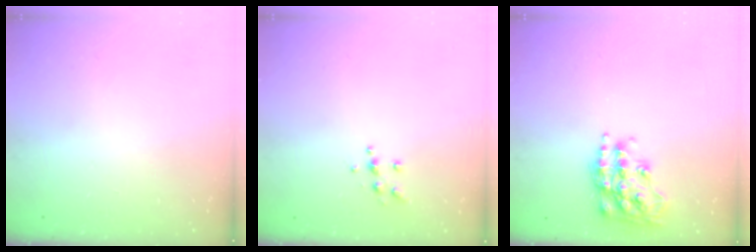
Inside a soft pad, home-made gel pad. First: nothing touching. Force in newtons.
{"total": 5.7, "press": 5.7, "slide": 0.9}
{"total": 17.4, "press": 17.3, "slide": 1.2}